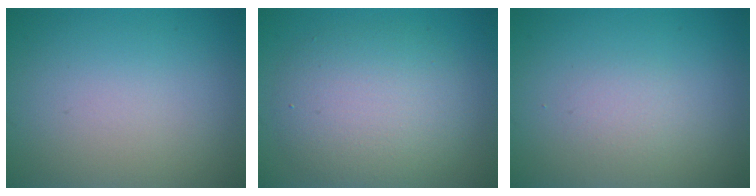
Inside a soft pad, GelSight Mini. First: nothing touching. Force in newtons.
{"total": 5.8, "press": 5.8, "slide": 0.2}
{"total": 1.2, "press": 1.2, "slide": 0.1}